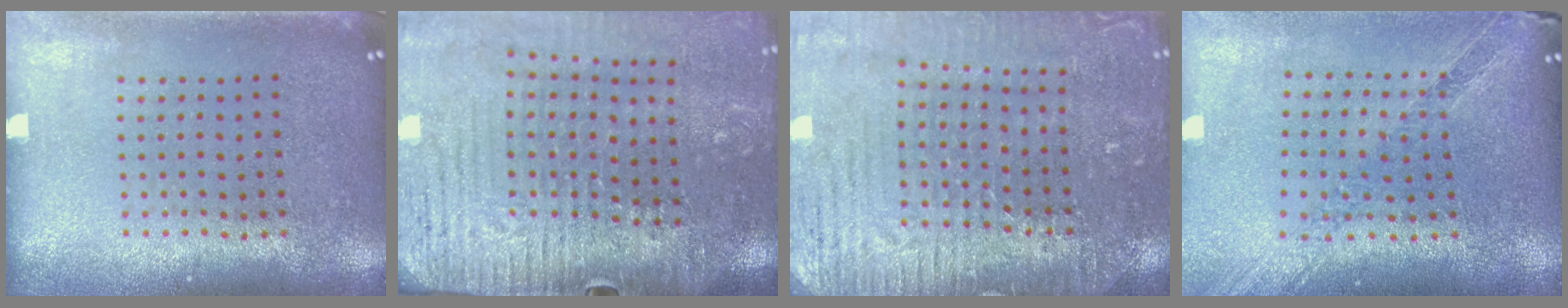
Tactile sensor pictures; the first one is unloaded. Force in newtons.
{"total": 3.9, "press": 3.8, "slide": 0.9}
{"total": 3.3, "press": 3.3, "slide": 0.4}
{"total": 1.2, "press": 1.2, "slide": 0.2}